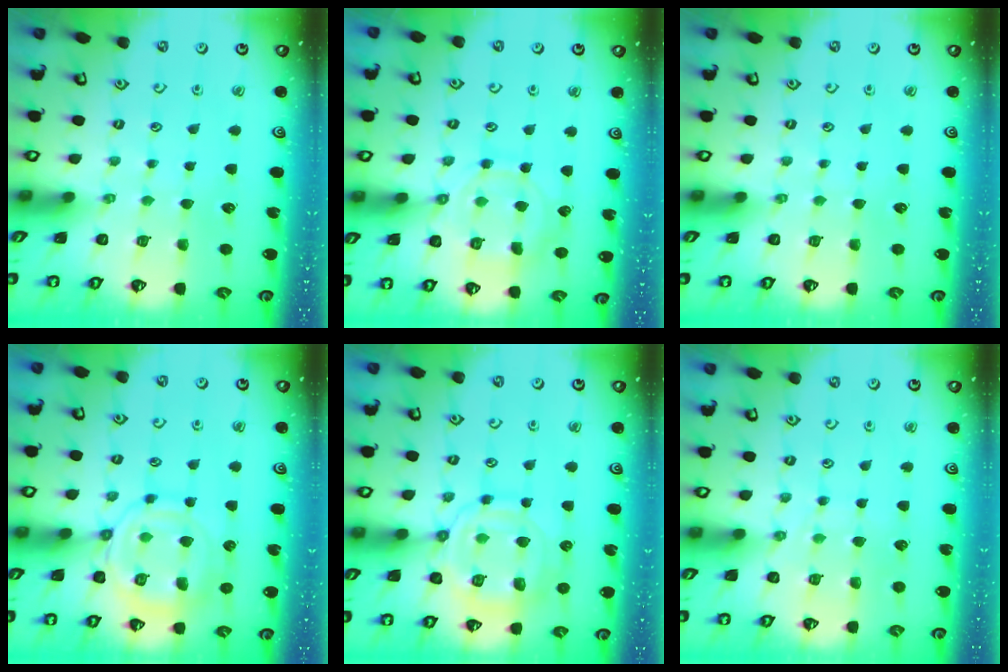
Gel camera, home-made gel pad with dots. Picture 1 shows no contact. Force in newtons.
{"total": 11.2, "press": 11.1, "slide": 0.7}
{"total": 0.0}
{"total": 13.7, "press": 13.7, "slide": 1.3}
{"total": 13.4, "press": 13.3, "slide": 1.0}
{"total": 4.8, "press": 4.7, "slide": 0.7}